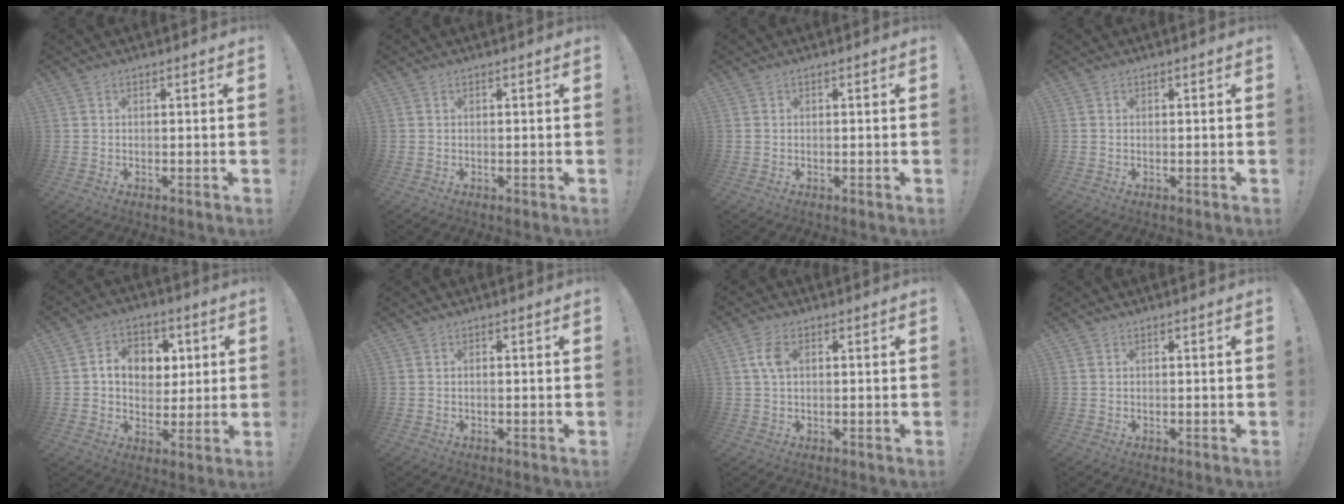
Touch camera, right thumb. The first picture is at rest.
{"total": 0.0}
{"total": 0.0}
{"total": 0.0}
{"total": 10.5, "force": [2.9, 8.7, 5.2], "torque": [-0.079, -0.004, 0.059]}
{"total": 0.0}
{"total": 4.9, "force": [1.0, 2.7, 3.9], "torque": [-0.070, 0.007, 0.018]}
{"total": 0.0}